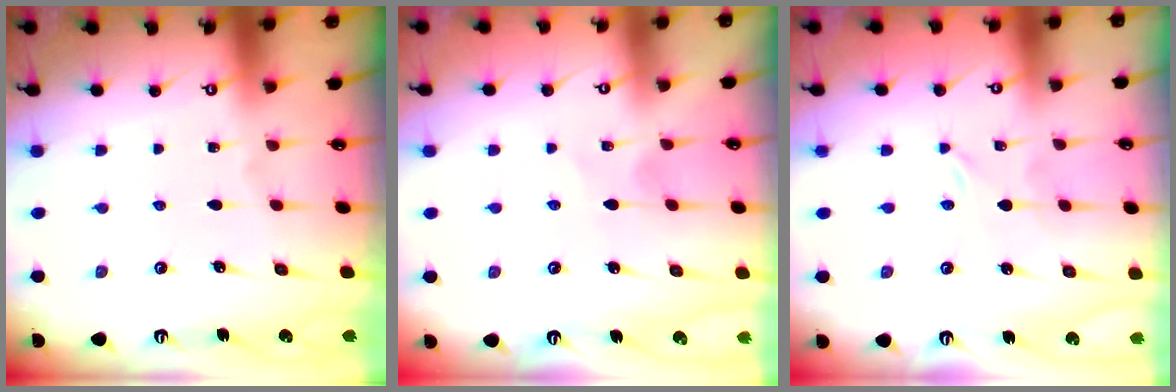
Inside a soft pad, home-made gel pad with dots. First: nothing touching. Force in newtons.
{"total": 2.4, "press": 2.4, "slide": 0.3}
{"total": 0.0}